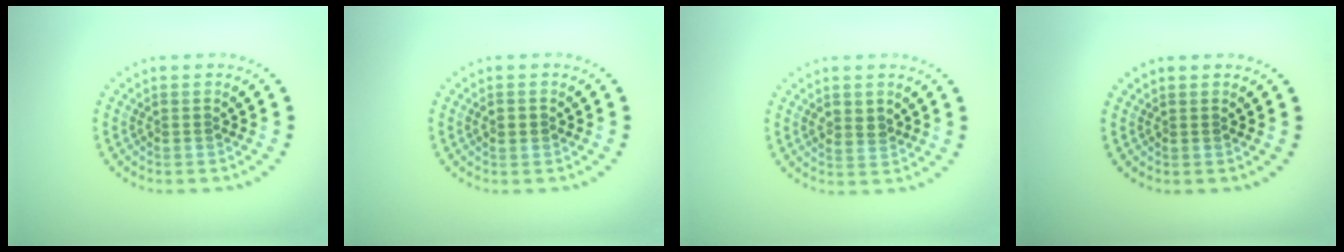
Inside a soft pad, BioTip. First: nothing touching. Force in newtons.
{"total": 1.4, "press": 1.4, "slide": 0.1}
{"total": 1.7, "press": 1.6, "slide": 0.3}
{"total": 0.0}